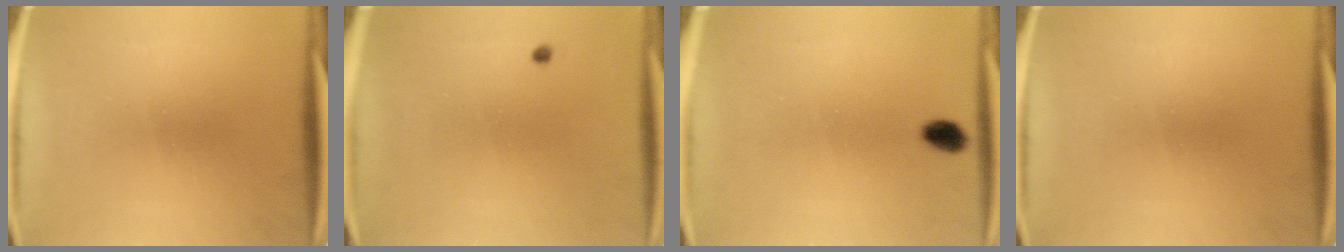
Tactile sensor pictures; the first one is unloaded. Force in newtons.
{"total": 0.5}
{"total": 2.7}
{"total": 0.0}